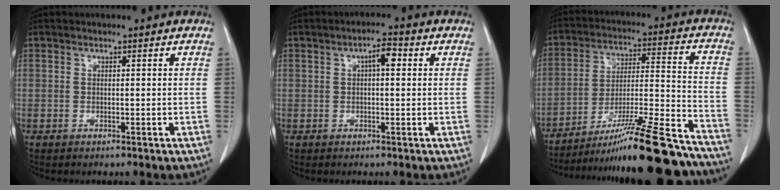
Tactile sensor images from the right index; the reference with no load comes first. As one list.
[{"total": 2.7, "force": [0.6, 1.0, 2.4], "torque": [-0.038, 0.010, 0.008]}, {"total": 25.0, "force": [-21.7, 0.2, 12.6], "torque": [-0.149, -0.011, -0.328]}]